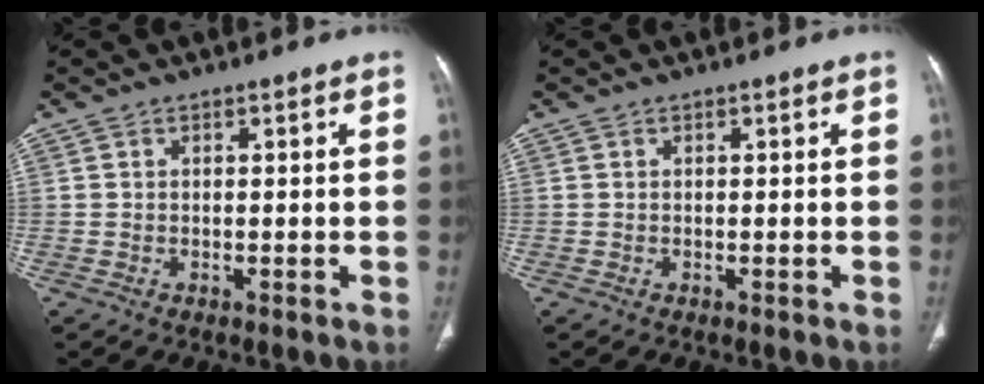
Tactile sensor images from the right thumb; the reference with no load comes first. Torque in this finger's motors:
{"motor_torque": [0.00, 0.00, 0.00, 0.00, 0.00]}